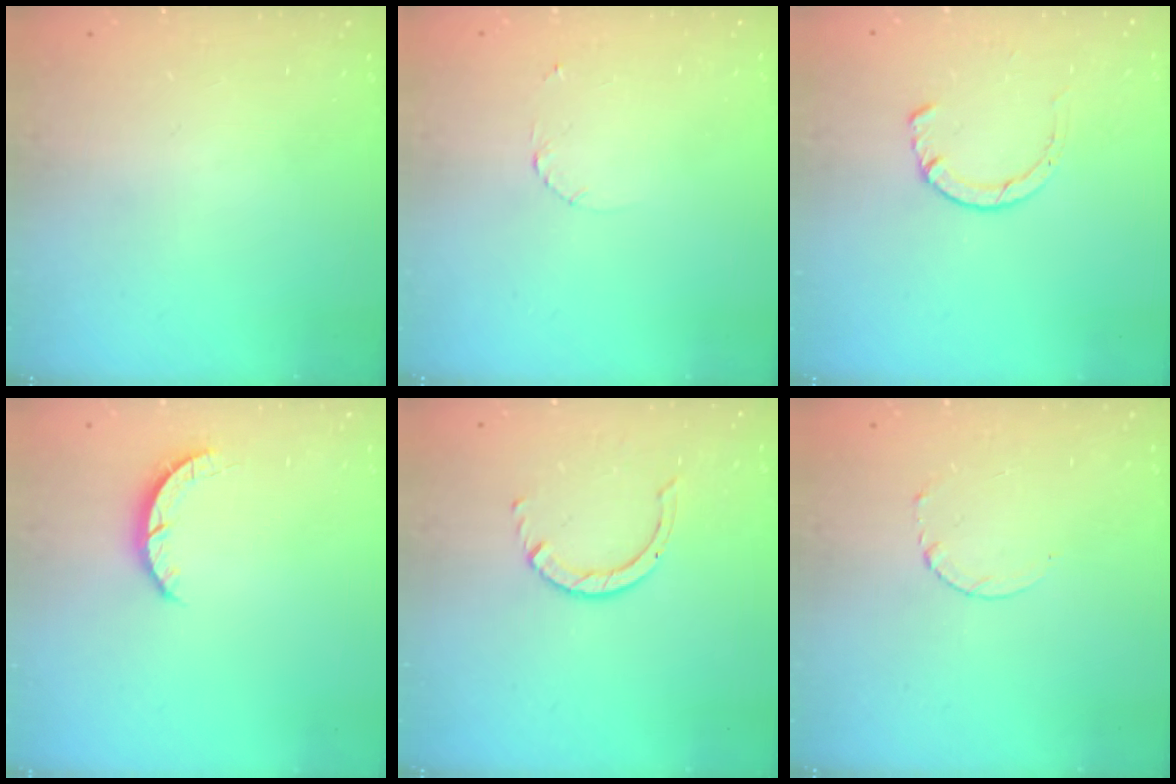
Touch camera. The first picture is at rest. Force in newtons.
{"total": 1.6, "press": 1.6, "slide": 0.2}
{"total": 1.2, "press": 1.2, "slide": 0.3}
{"total": 2.7, "press": 2.7, "slide": 0.4}
{"total": 1.4, "press": 1.4, "slide": 0.2}
{"total": 2.5, "press": 2.5, "slide": 0.3}